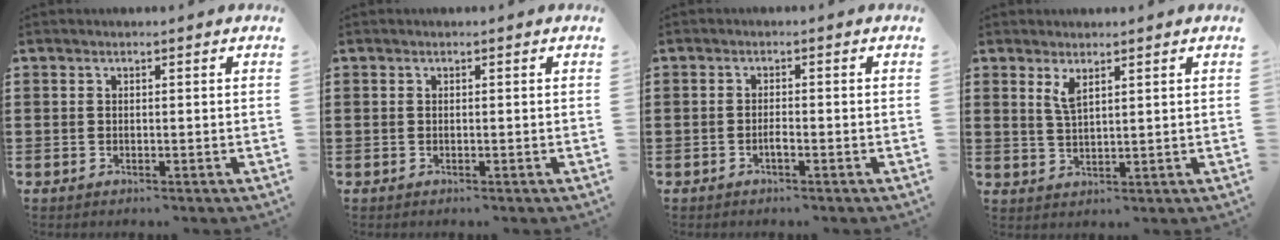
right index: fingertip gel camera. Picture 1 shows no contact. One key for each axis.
{"total": 0.0}
{"total": 1.2, "fx": -0.6, "fy": 0.2, "fz": 1.0, "tx": -0.020, "ty": -0.004, "tz": -0.010}
{"total": 2.6, "fx": 1.7, "fy": 0.8, "fz": 1.9, "tx": -0.042, "ty": 0.002, "tz": 0.030}